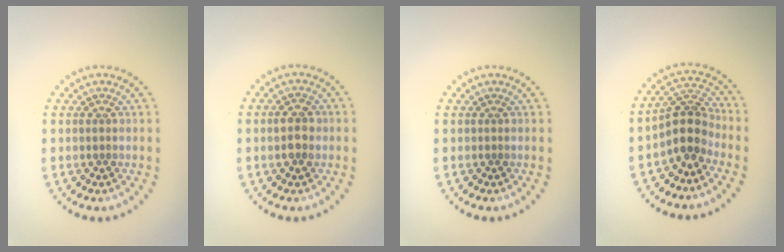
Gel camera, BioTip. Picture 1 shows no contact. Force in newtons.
{"total": 2.2, "press": 2.2, "slide": 0.1}
{"total": 0.0}
{"total": 3.9, "press": 3.1, "slide": 2.3}